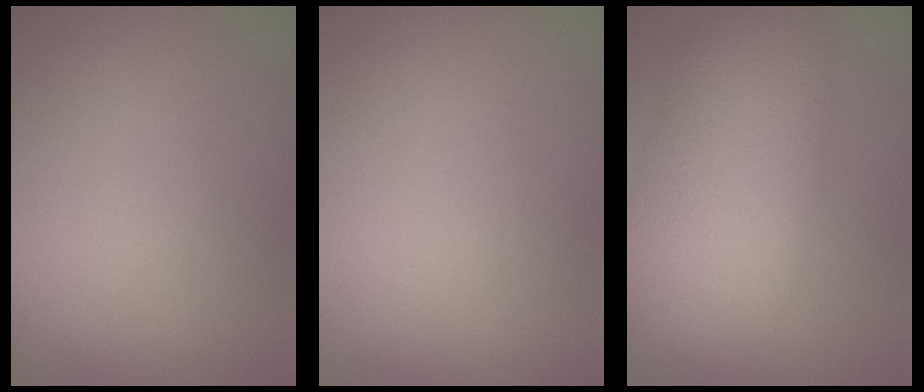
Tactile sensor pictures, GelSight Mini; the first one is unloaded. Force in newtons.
{"total": 0.0}
{"total": 7.8, "press": 7.8, "slide": 0.4}